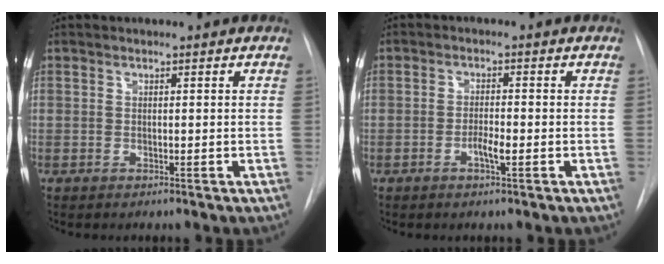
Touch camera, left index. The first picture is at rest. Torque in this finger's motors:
{"motor_torque": [0.15, 0.25, 0.04, 0.01]}